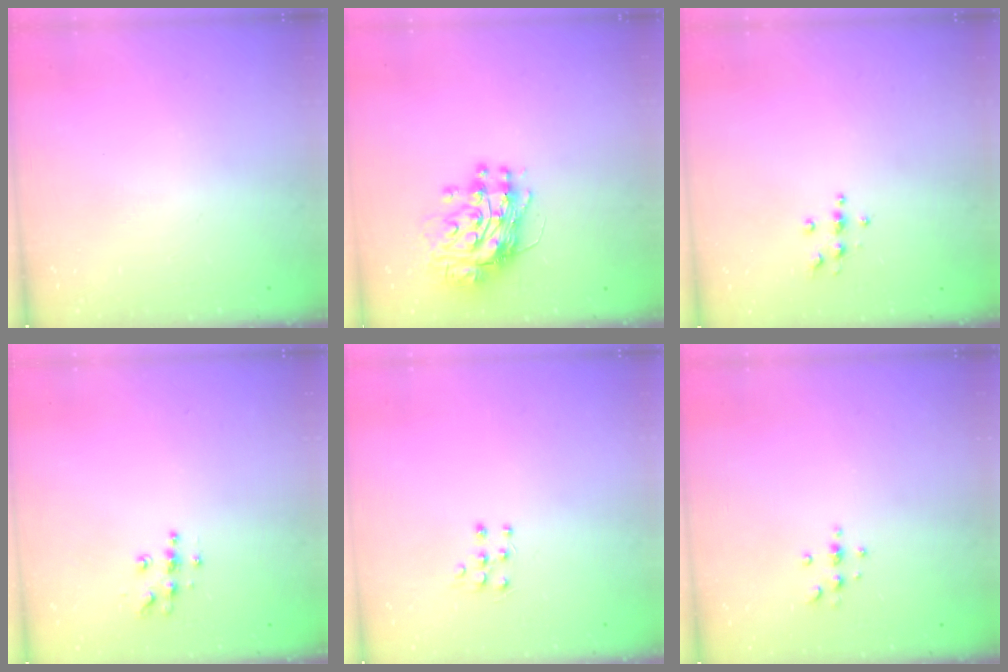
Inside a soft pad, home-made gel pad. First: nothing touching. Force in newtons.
{"total": 12.0, "press": 11.9, "slide": 1.2}
{"total": 3.9, "press": 3.9, "slide": 0.5}
{"total": 7.4, "press": 7.4, "slide": 0.3}
{"total": 5.8, "press": 5.8, "slide": 1.0}
{"total": 2.7, "press": 2.7, "slide": 0.3}